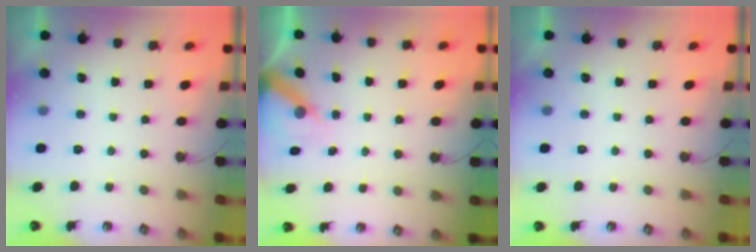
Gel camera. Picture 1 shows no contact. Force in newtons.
{"total": 6.2, "press": 6.2, "slide": 0.7}
{"total": 0.0}